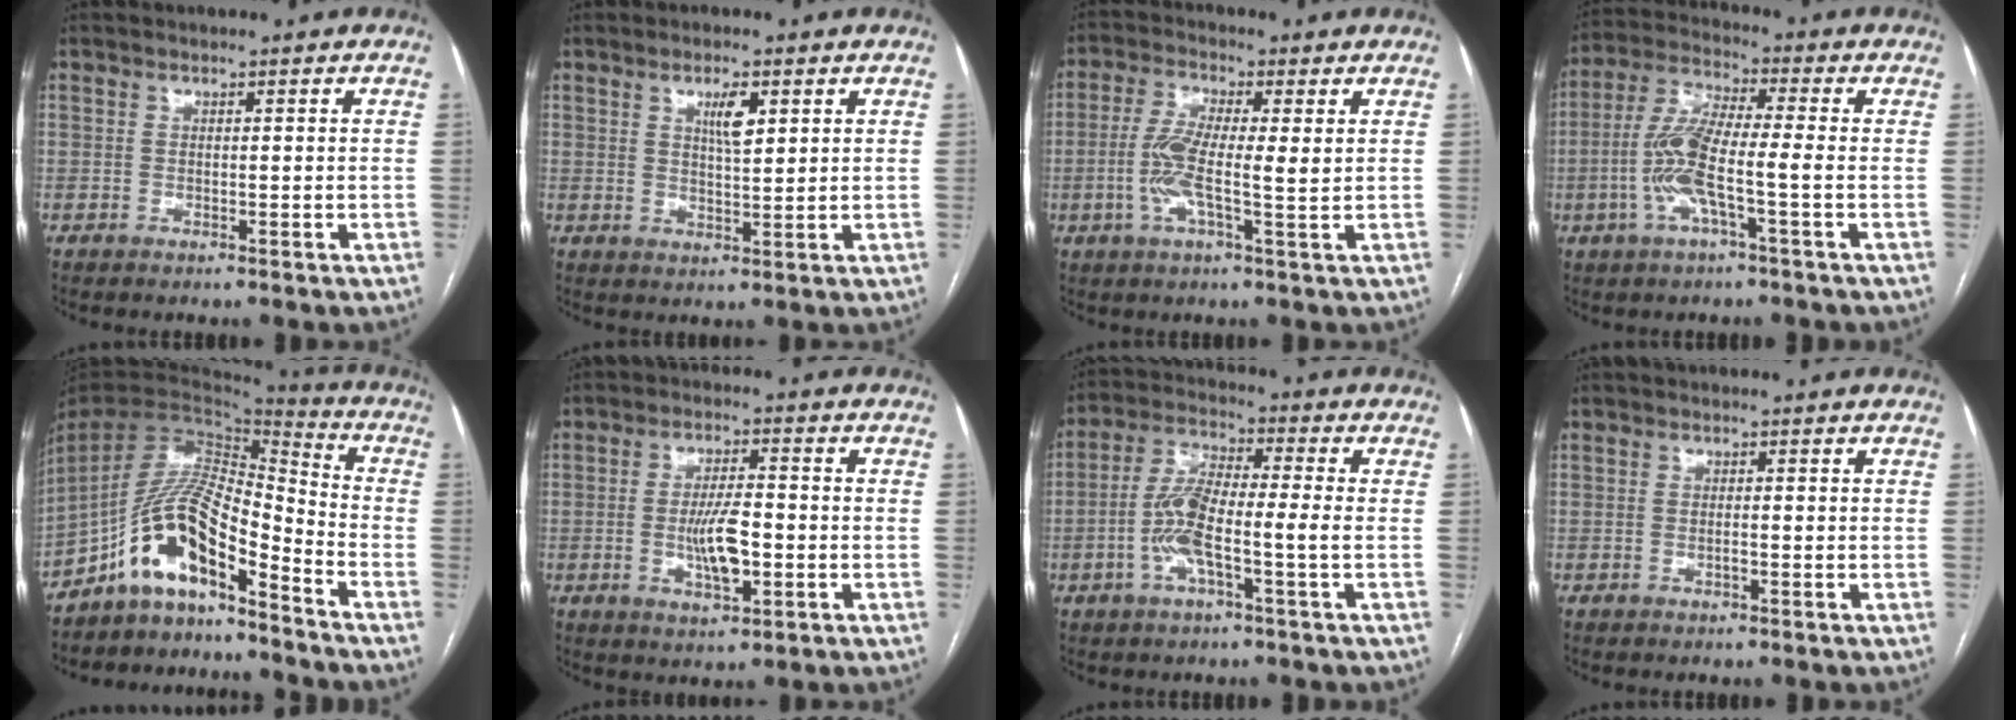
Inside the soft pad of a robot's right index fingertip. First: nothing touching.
{"total": 3.9, "force": [1.8, 1.0, 3.3], "torque": [-0.057, -0.001, 0.031]}
{"total": 7.6, "force": [-0.2, 1.1, 7.5], "torque": [-0.158, 0.003, -0.010]}
{"total": 9.7, "force": [-2.3, 0.9, 9.4], "torque": [-0.203, 0.009, -0.054]}
{"total": 12.1, "force": [-8.8, 2.5, 7.9], "torque": [-0.150, 0.025, -0.160]}
{"total": 7.2, "force": [-1.5, 2.1, 6.7], "torque": [-0.127, 0.000, -0.023]}
{"total": 8.9, "force": [-2.2, 1.0, 8.5], "torque": [-0.182, 0.015, -0.050]}
{"total": 0.9, "force": [-0.4, 0.1, 0.8], "torque": [-0.019, 0.000, -0.005]}